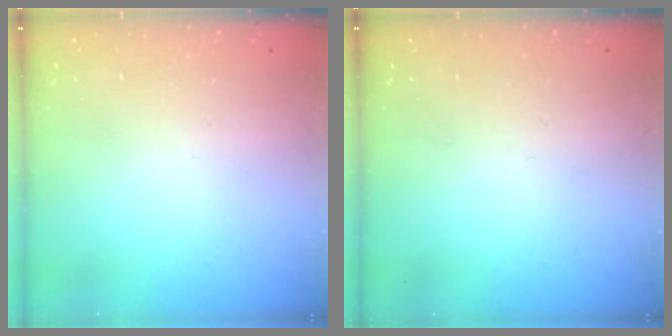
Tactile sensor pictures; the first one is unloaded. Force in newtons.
{"total": 0.0}